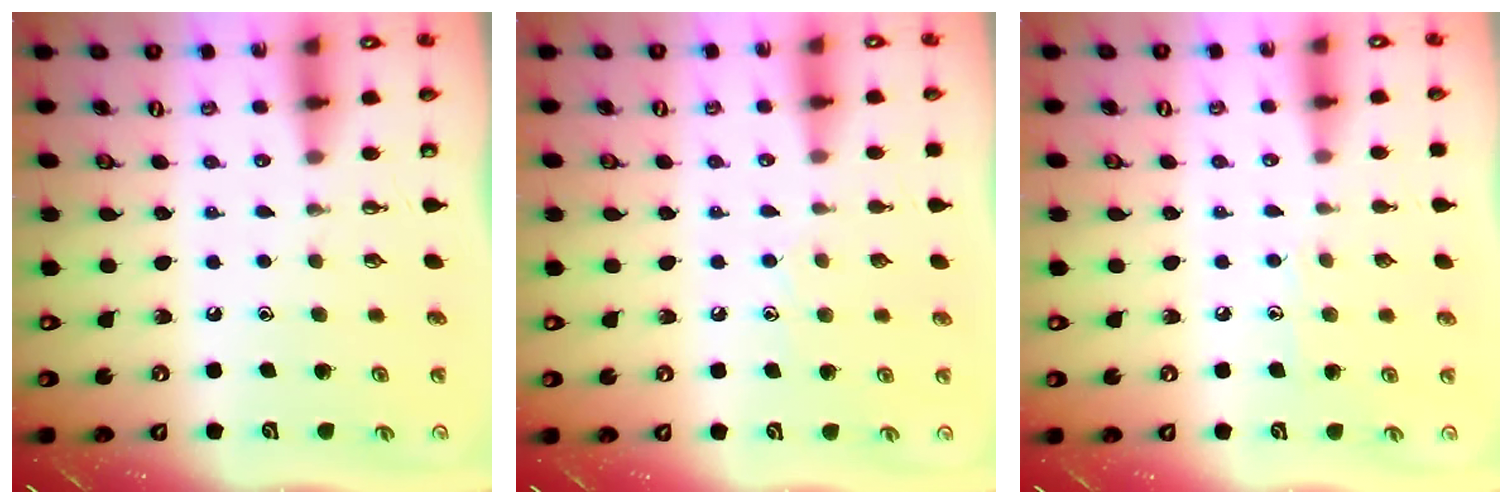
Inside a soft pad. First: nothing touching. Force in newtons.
{"total": 7.2, "press": 7.2, "slide": 0.6}
{"total": 4.3, "press": 4.3, "slide": 0.4}